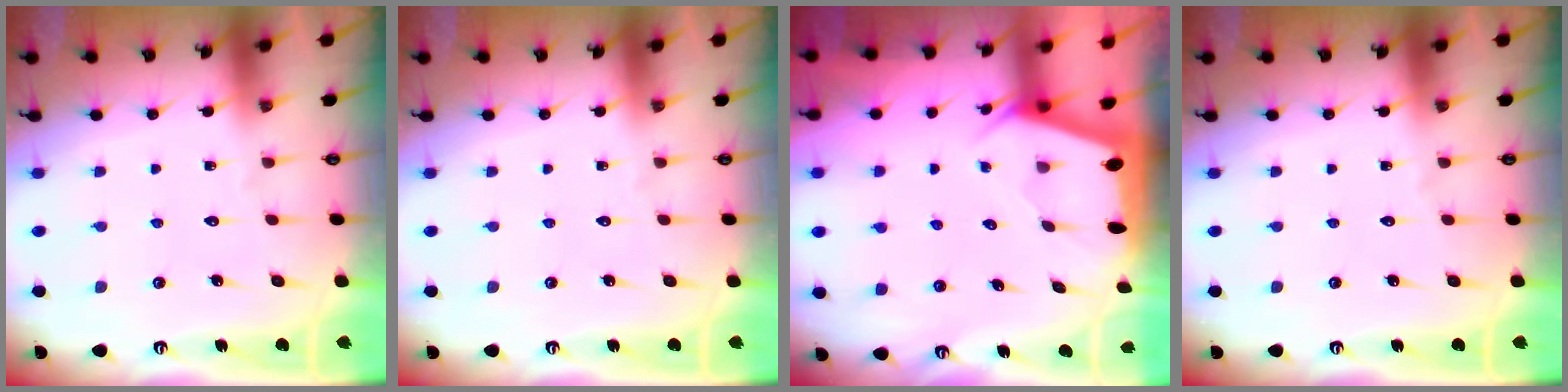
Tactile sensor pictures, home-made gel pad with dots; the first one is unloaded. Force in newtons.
{"total": 0.0}
{"total": 2.0, "press": 2.0, "slide": 0.3}
{"total": 0.0}